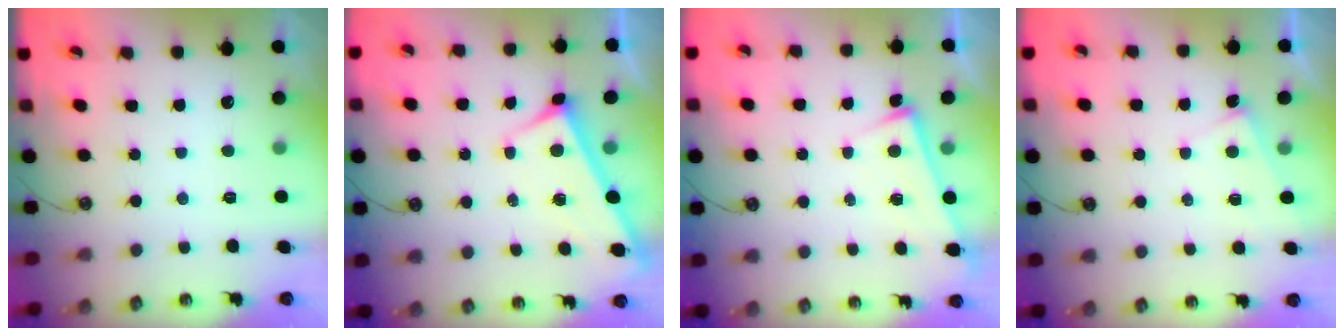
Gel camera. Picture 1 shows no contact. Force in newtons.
{"total": 2.1, "press": 2.1, "slide": 0.6}
{"total": 2.8, "press": 2.8, "slide": 0.5}
{"total": 5.5, "press": 5.5, "slide": 0.2}